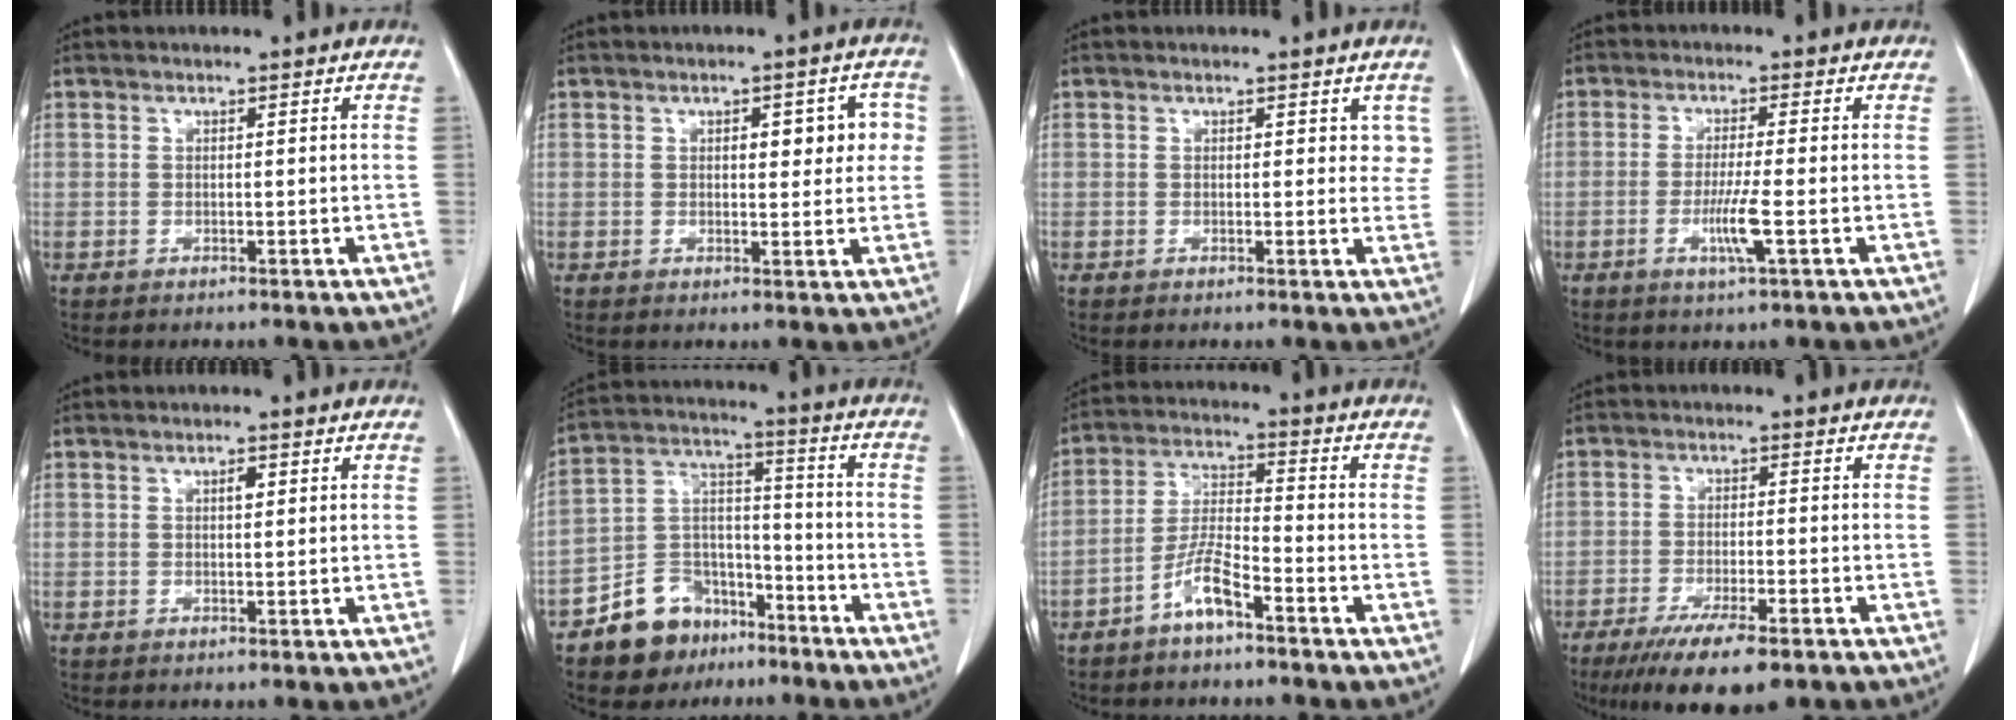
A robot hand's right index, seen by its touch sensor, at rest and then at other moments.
{"total": 5.4, "force": [1.2, 2.4, 4.7], "torque": [-0.048, 0.017, 0.016]}
{"total": 2.5, "force": [1.4, 1.7, 1.3], "torque": [0.003, -0.001, 0.012]}
{"total": 4.9, "force": [-1.6, -0.4, 4.7], "torque": [-0.090, -0.012, -0.031]}
{"total": 1.2, "force": [0.4, 0.4, 1.0], "torque": [-0.017, 0.002, 0.005]}
{"total": 11.6, "force": [-8.2, 7.5, 3.4], "torque": [-0.066, 0.044, -0.136]}
{"total": 6.3, "force": [-4.2, 1.1, 4.6], "torque": [-0.103, 0.005, -0.081]}
{"total": 10.6, "force": [-7.3, 2.0, 7.4], "torque": [-0.117, -0.021, -0.112]}